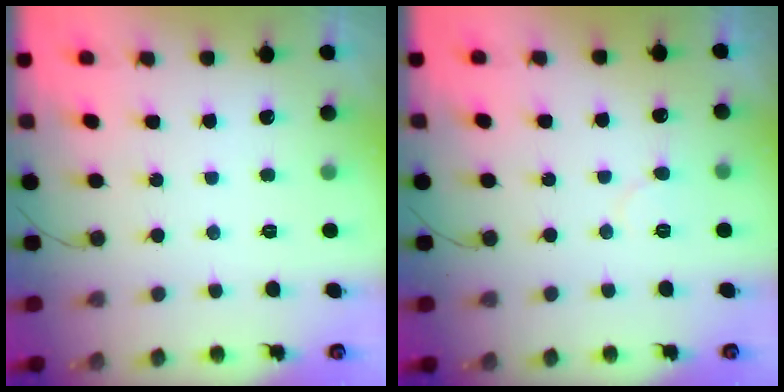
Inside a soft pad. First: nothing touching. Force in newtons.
{"total": 4.4, "press": 4.3, "slide": 0.5}